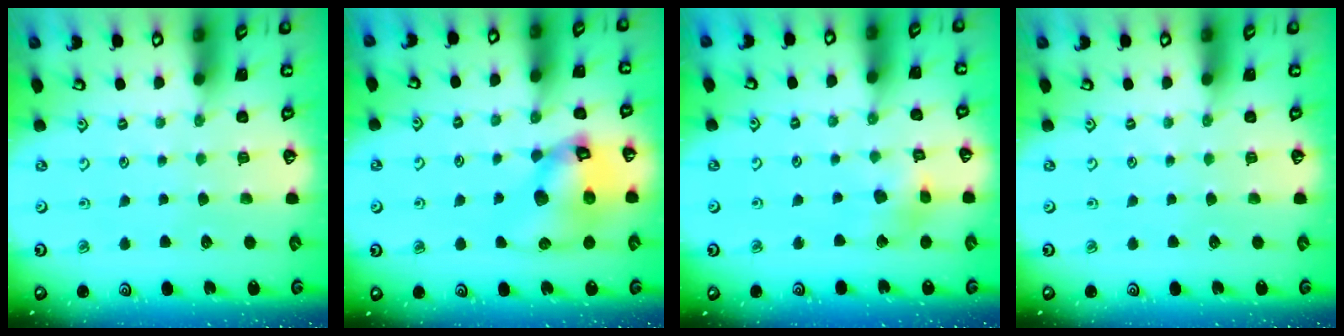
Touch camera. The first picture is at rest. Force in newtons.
{"total": 14.8, "press": 14.7, "slide": 2.0}
{"total": 8.1, "press": 8.0, "slide": 1.0}
{"total": 0.0}